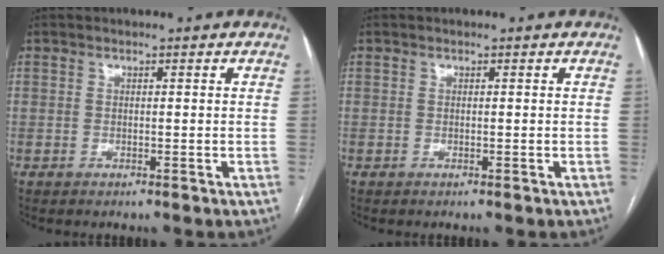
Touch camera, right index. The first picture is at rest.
{"total": 0.0}